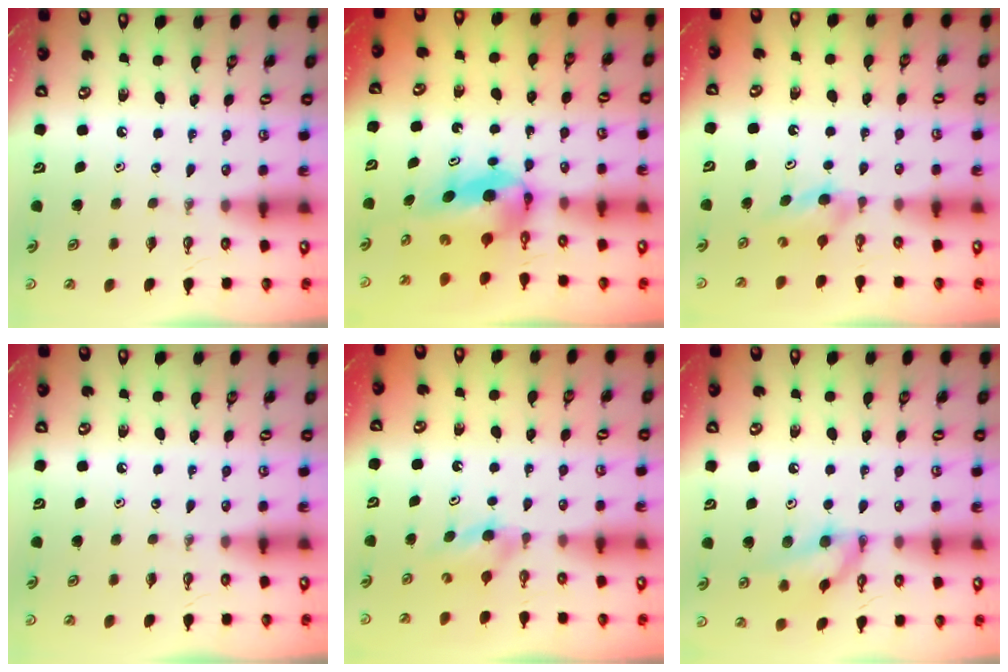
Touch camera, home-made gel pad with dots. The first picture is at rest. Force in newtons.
{"total": 5.9, "press": 5.5, "slide": 2.0}
{"total": 3.6, "press": 3.5, "slide": 0.8}
{"total": 0.0}
{"total": 3.6, "press": 3.5, "slide": 0.8}
{"total": 12.8, "press": 12.8, "slide": 0.6}